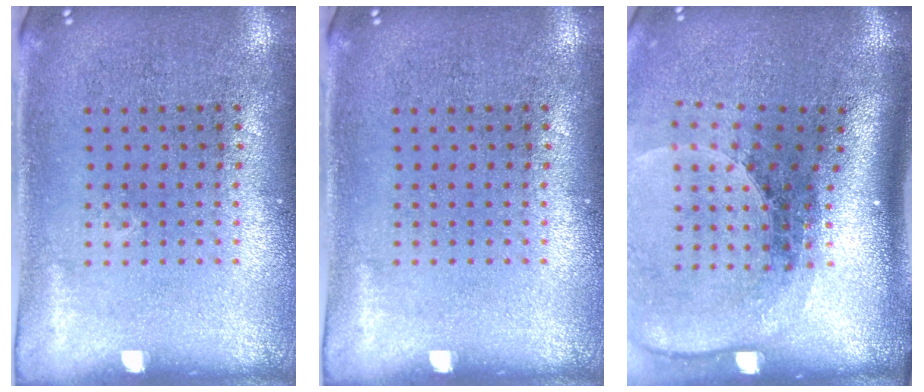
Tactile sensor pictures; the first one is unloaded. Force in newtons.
{"total": 0.0}
{"total": 2.6, "press": 1.9, "slide": 1.9}